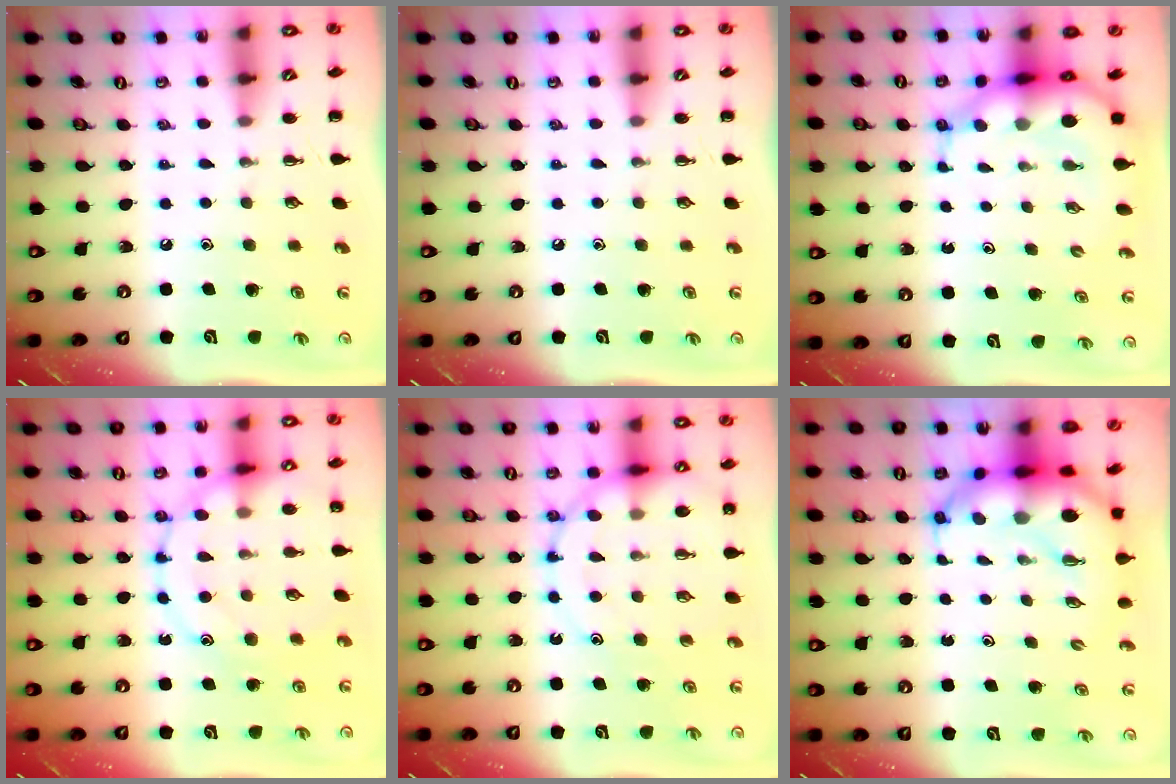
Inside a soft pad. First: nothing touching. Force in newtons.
{"total": 0.0}
{"total": 8.7, "press": 8.3, "slide": 2.4}
{"total": 16.3, "press": 16.3, "slide": 0.6}
{"total": 15.3, "press": 14.9, "slide": 3.7}
{"total": 9.7, "press": 9.4, "slide": 2.4}